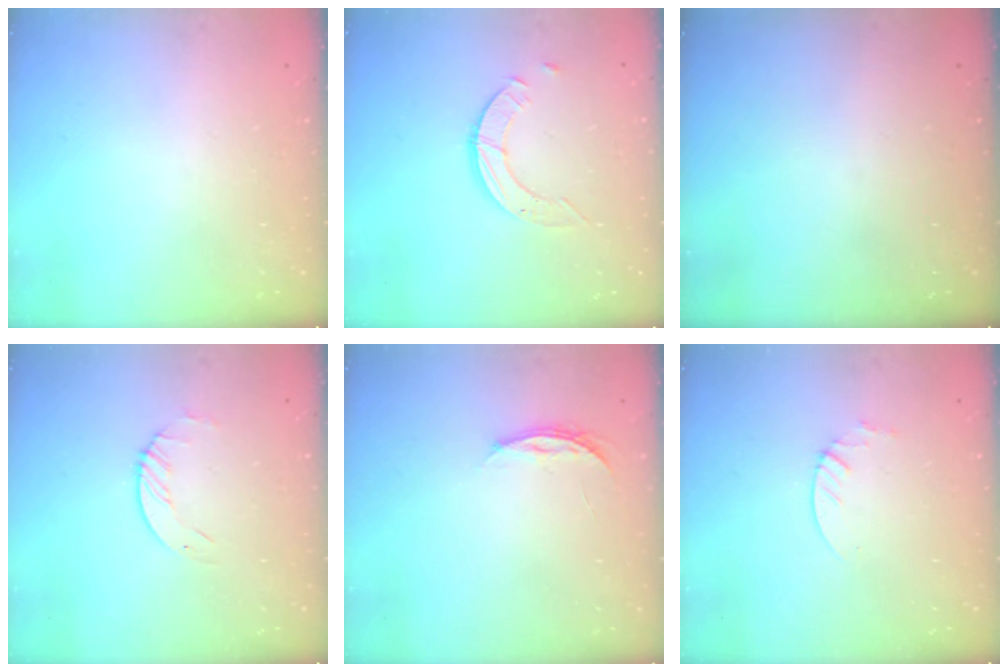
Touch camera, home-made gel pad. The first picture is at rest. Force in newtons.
{"total": 3.5, "press": 3.5, "slide": 0.2}
{"total": 0.0}
{"total": 1.6, "press": 1.6, "slide": 0.2}
{"total": 3.8, "press": 3.8, "slide": 0.5}
{"total": 1.9, "press": 1.9, "slide": 0.2}